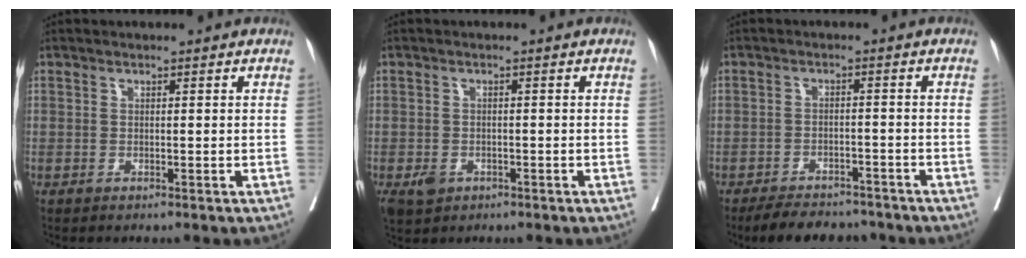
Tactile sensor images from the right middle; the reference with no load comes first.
{"total": 3.5, "force": [-1.8, 2.3, 1.8], "torque": [-0.034, -0.003, -0.023]}
{"total": 8.5, "force": [-7.4, 3.3, 2.5], "torque": [-0.032, -0.004, -0.104]}